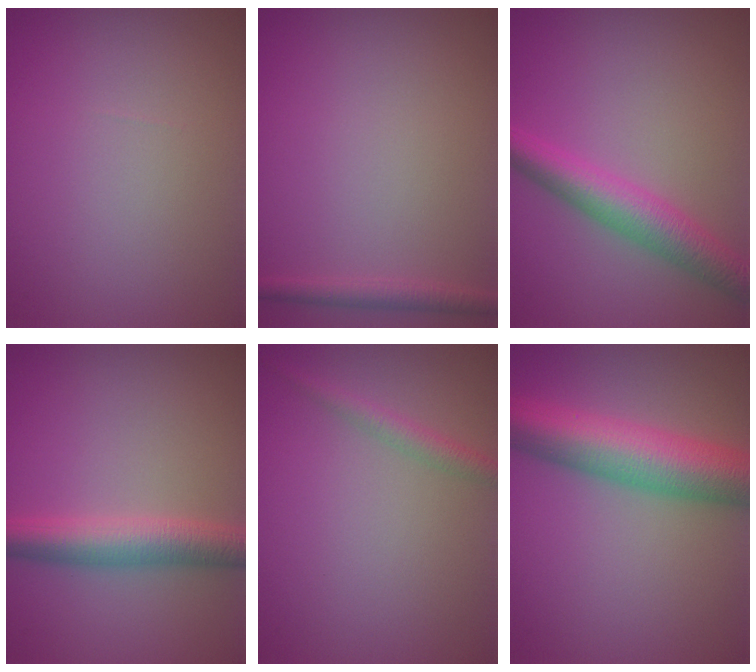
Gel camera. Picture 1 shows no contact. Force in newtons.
{"total": 1.4, "press": 1.4, "slide": 0.1}
{"total": 4.6, "press": 4.6, "slide": 0.1}
{"total": 4.5, "press": 4.5, "slide": 0.1}
{"total": 1.6, "press": 1.6, "slide": 0.1}
{"total": 8.5, "press": 8.5, "slide": 0.2}